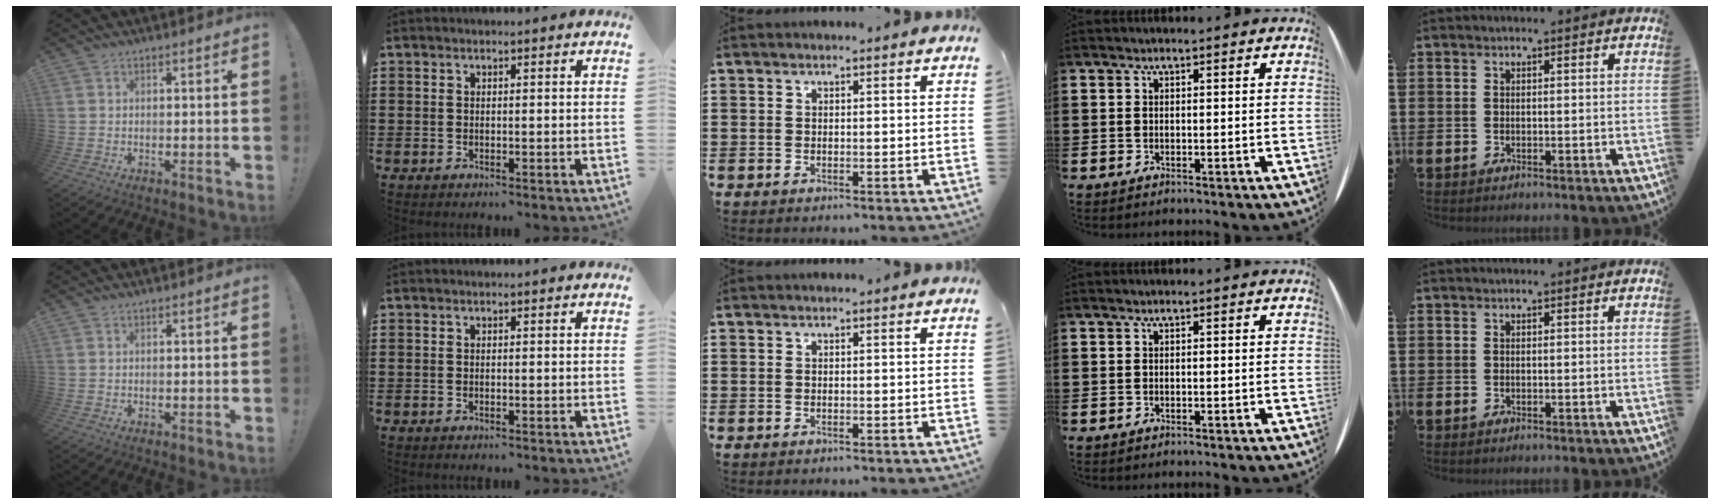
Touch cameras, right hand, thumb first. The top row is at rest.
{}